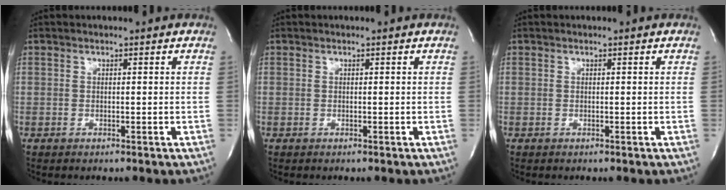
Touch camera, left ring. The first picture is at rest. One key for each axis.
{"total": 0.0}
{"total": 0.0}